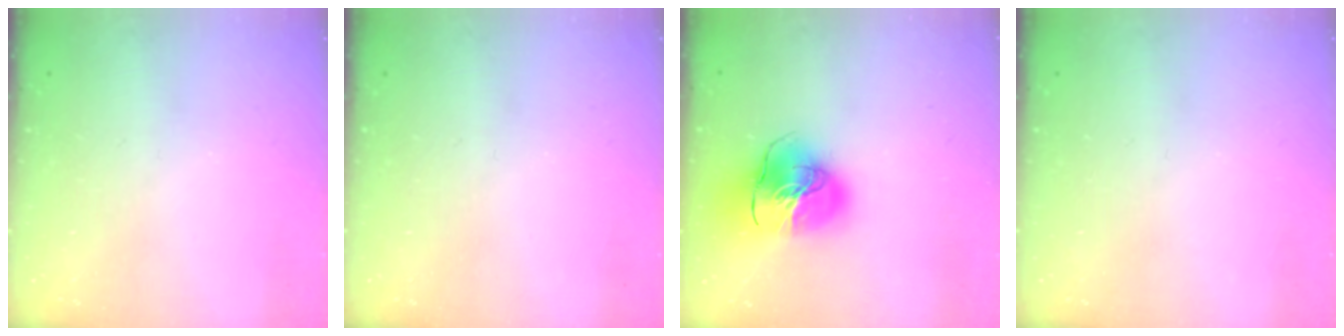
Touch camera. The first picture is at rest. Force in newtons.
{"total": 0.0}
{"total": 18.1, "press": 17.9, "slide": 2.6}
{"total": 0.0}